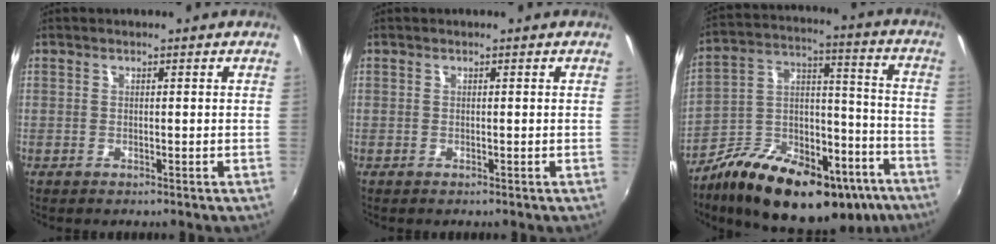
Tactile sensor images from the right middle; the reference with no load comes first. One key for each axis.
{"total": 0.0}
{"total": 28.4, "fx": -18.5, "fy": 13.3, "fz": 17.0, "tx": -0.280, "ty": 0.023, "tz": -0.265}